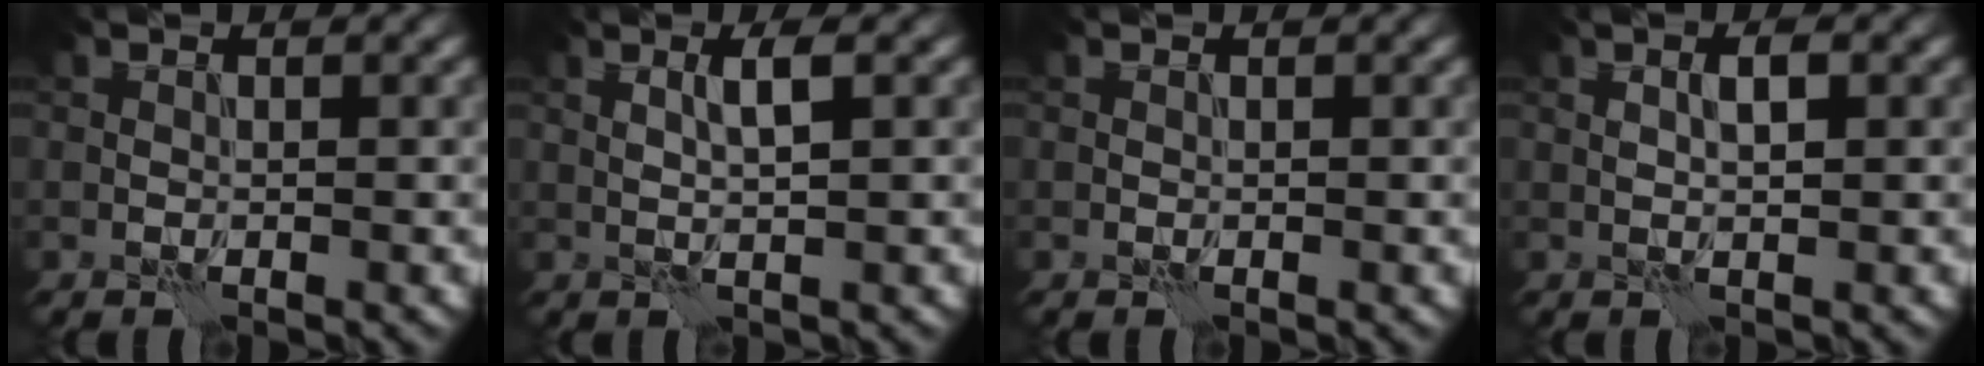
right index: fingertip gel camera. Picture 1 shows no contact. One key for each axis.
{"total": 2.1, "fx": 0.7, "fy": 0.2, "fz": 2.0, "tx": -0.038, "ty": 0.004, "tz": 0.011}
{"total": 0.0}
{"total": 1.9, "fx": 0.5, "fy": 0.4, "fz": 1.8, "tx": -0.032, "ty": 0.004, "tz": 0.008}